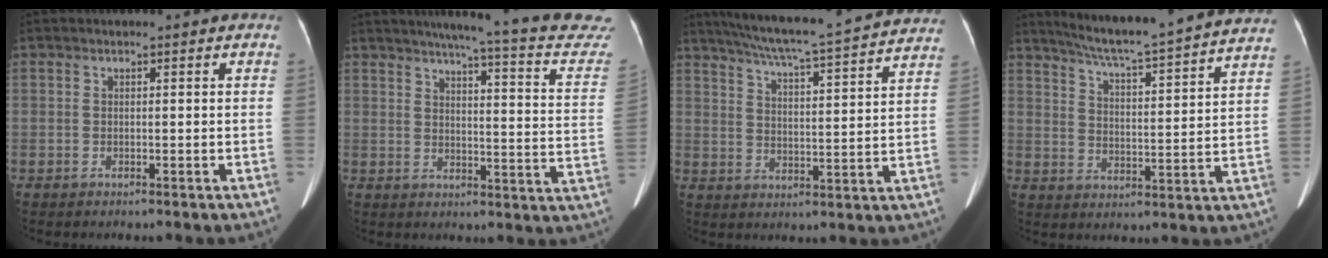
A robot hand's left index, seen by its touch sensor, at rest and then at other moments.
{"total": 23.1, "force": [20.5, 0.9, 10.5], "torque": [-0.133, -0.062, 0.230]}
{"total": 24.7, "force": [22.3, 1.0, 10.4], "torque": [-0.175, -0.016, 0.290]}
{"total": 24.0, "force": [21.8, -0.3, 10.0], "torque": [-0.160, -0.038, 0.283]}